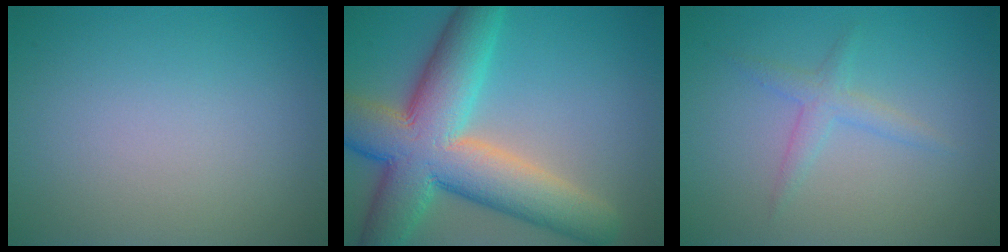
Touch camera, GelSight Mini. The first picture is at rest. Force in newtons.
{"total": 12.2, "press": 12.2, "slide": 0.5}
{"total": 1.8, "press": 1.8, "slide": 0.1}